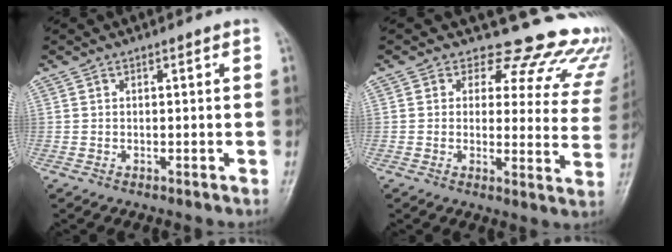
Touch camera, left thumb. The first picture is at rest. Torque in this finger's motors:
{"motor_torque": [0.03, -0.14, 0.05, -0.05, 0.02]}